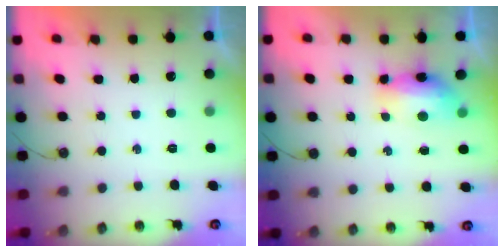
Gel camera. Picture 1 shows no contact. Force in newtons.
{"total": 14.8, "press": 10.0, "slide": 10.8}